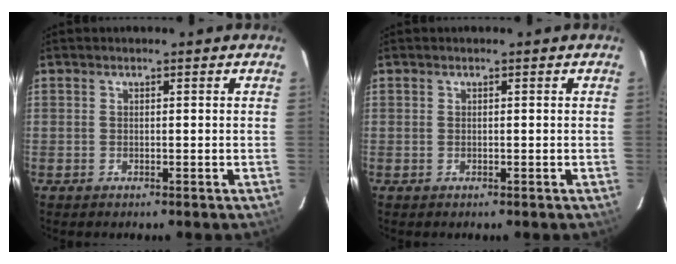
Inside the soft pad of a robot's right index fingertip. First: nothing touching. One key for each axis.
{"total": 0.0}